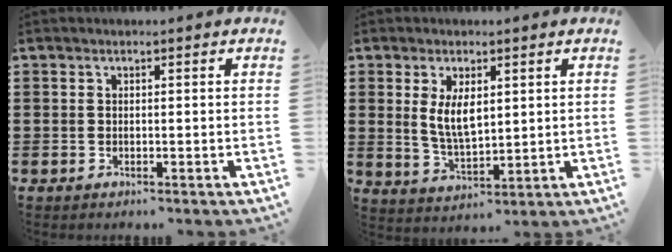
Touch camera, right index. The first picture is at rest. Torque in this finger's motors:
{"motor_torque": [0.48, 0.00, 0.56, 0.13]}